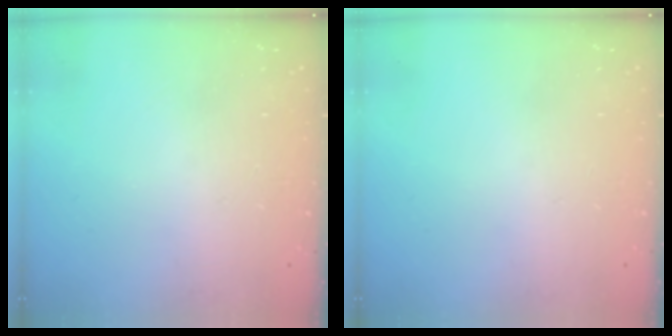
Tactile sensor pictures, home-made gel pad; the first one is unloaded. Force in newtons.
{"total": 0.0}